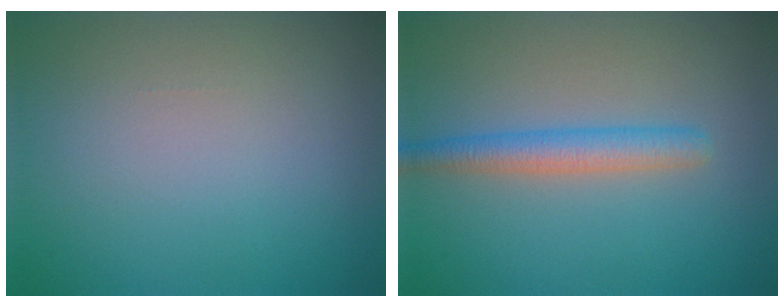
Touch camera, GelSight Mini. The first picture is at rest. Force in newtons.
{"total": 2.9, "press": 2.9, "slide": 0.0}